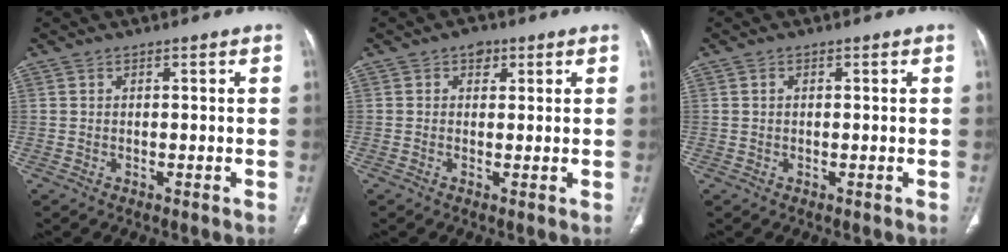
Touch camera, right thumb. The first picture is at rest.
{"total": 2.4, "force": [1.0, 1.8, 1.2], "torque": [-0.003, 0.000, 0.009]}
{"total": 0.5, "force": [0.1, 0.3, 0.4], "torque": [-0.008, 0.002, 0.003]}